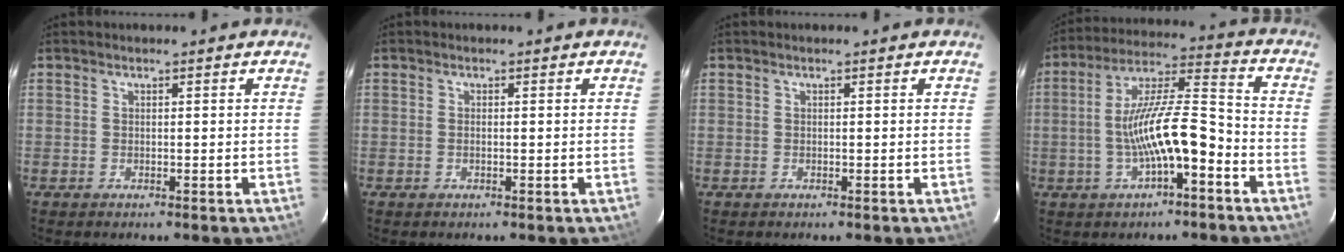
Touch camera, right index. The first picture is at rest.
{"total": 0.5, "force": [-0.1, 0.1, 0.5], "torque": [-0.012, -0.001, -0.003]}
{"total": 0.0}
{"total": 12.9, "force": [-4.3, 2.7, 11.8], "torque": [-0.219, 0.013, -0.073]}